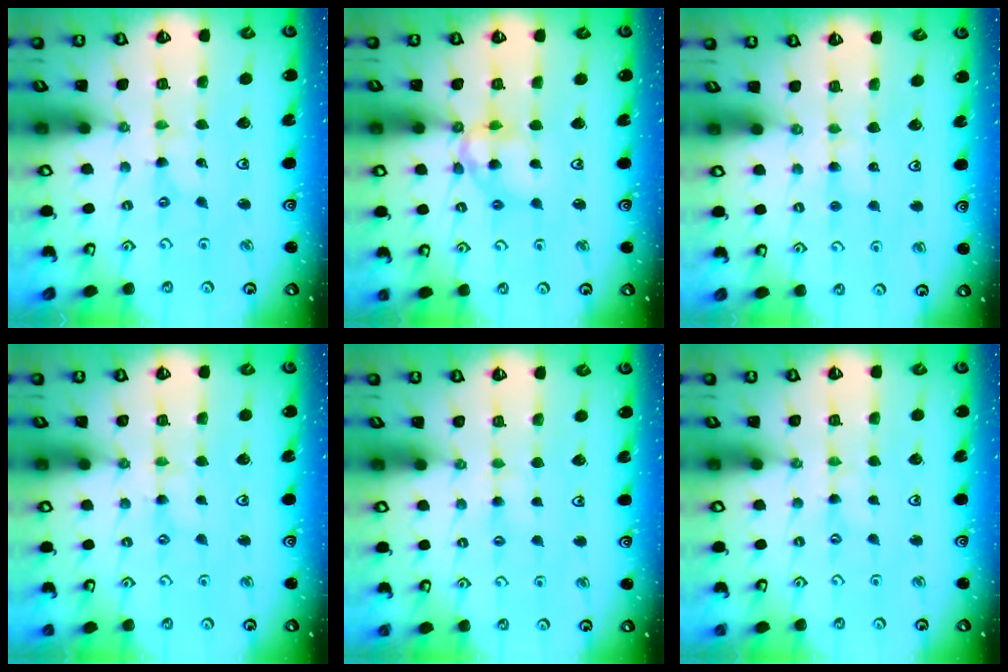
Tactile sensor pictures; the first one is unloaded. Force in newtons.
{"total": 10.5, "press": 10.5, "slide": 1.0}
{"total": 2.9, "press": 2.9, "slide": 0.4}
{"total": 1.8, "press": 1.8, "slide": 0.5}
{"total": 2.9, "press": 2.9, "slide": 0.4}
{"total": 1.2, "press": 1.2, "slide": 0.2}